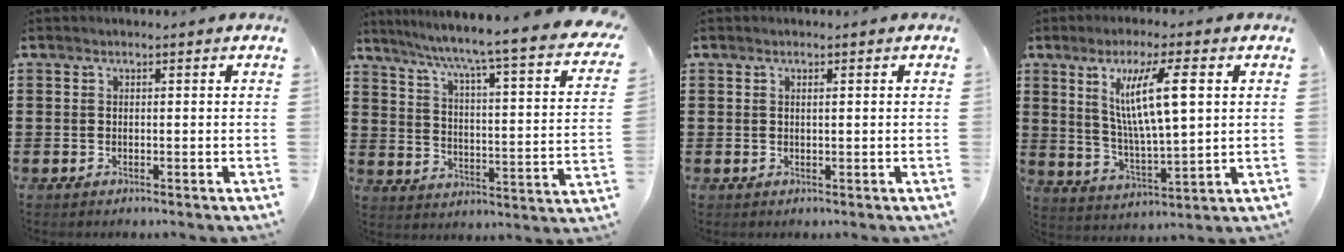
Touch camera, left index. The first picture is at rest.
{"total": 4.5, "force": [3.6, -0.9, 2.6], "torque": [-0.071, -0.045, 0.044]}
{"total": 0.7, "force": [0.2, 0.0, 0.7], "torque": [-0.012, -0.003, 0.004]}
{"total": 10.9, "force": [4.2, 2.2, 9.8], "torque": [-0.189, 0.004, 0.068]}